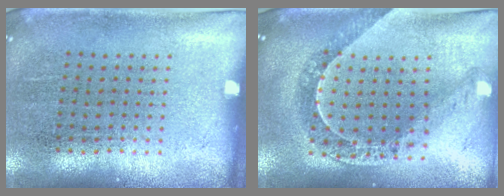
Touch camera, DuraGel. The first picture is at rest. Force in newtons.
{"total": 1.2, "press": 1.2, "slide": 0.2}